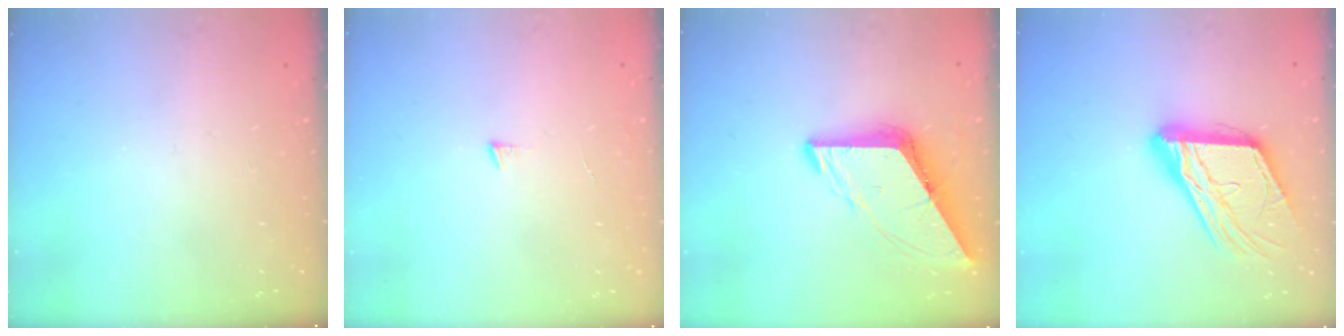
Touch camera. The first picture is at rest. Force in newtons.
{"total": 4.1, "press": 4.1, "slide": 0.4}
{"total": 9.5, "press": 9.5, "slide": 1.1}
{"total": 17.4, "press": 17.3, "slide": 1.9}